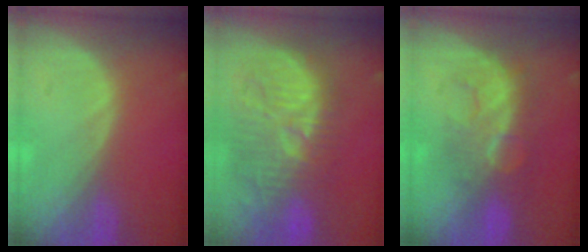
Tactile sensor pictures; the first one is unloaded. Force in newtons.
{"total": 12.2, "press": 11.7, "slide": 3.6}
{"total": 7.9, "press": 7.5, "slide": 2.7}